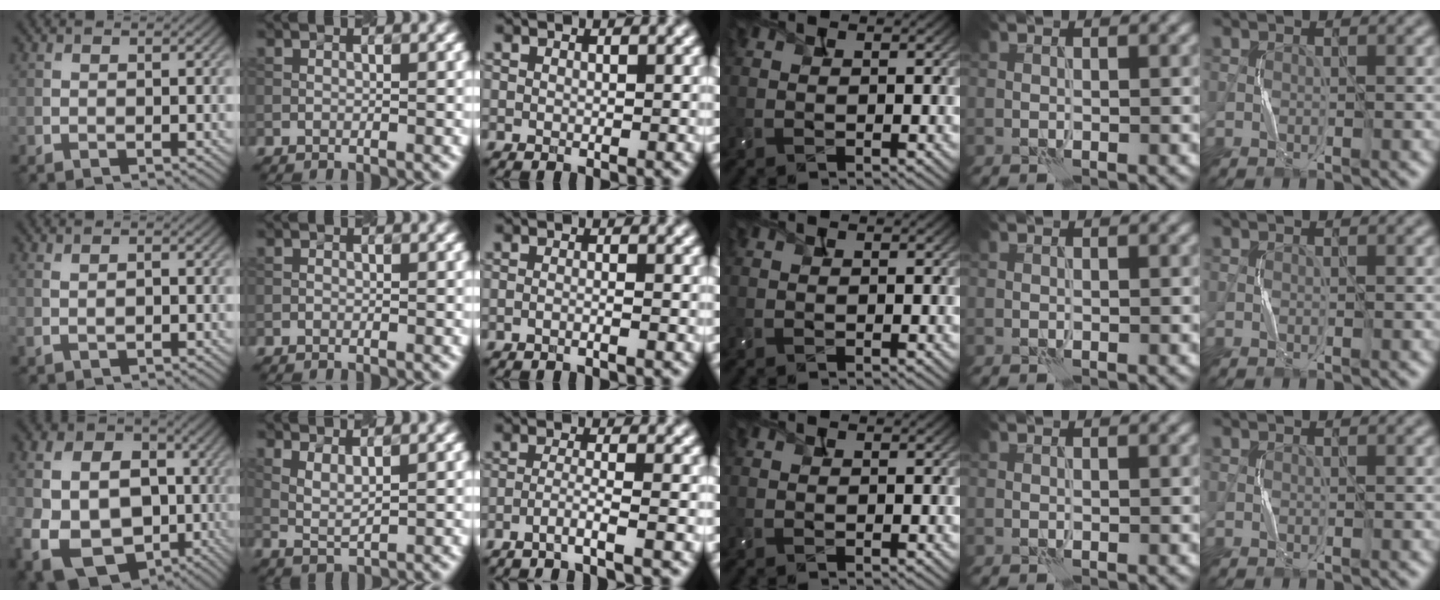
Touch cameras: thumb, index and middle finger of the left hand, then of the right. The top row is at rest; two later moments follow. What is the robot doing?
{"motion": "squeeze", "object": "bubble wrap"}